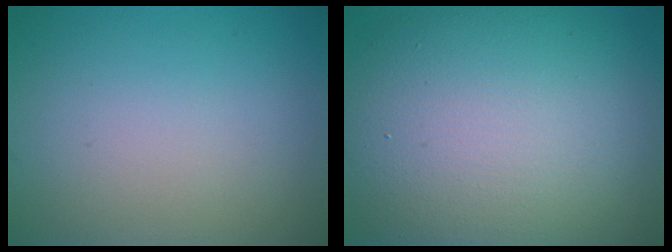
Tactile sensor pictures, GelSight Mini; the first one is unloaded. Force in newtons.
{"total": 14.1, "press": 14.1, "slide": 0.8}